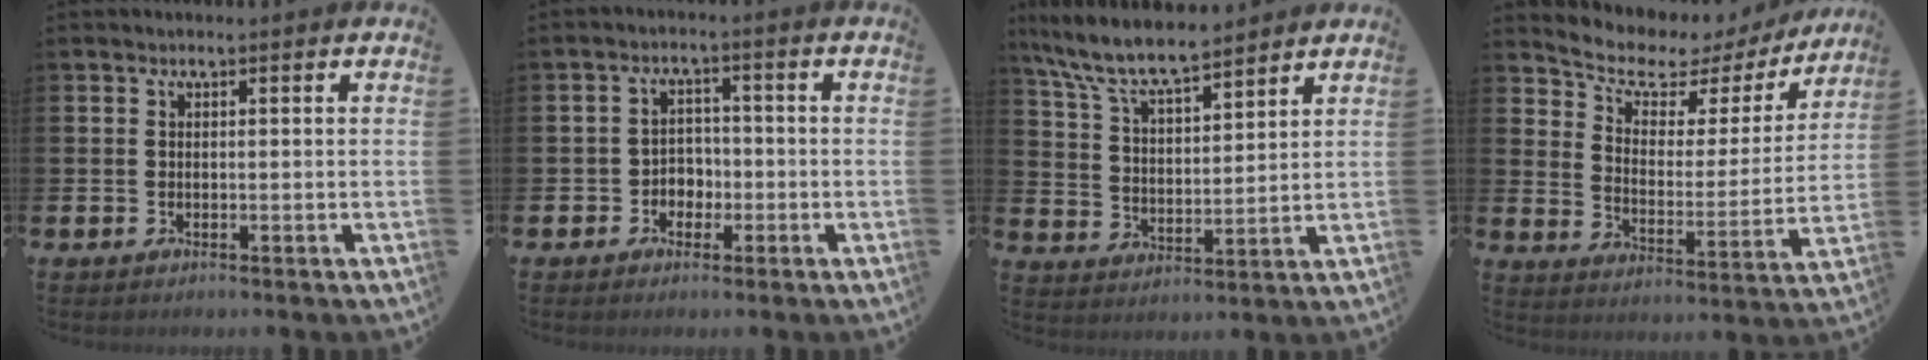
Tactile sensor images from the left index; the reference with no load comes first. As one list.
[{"total": 2.9, "force": [-1.4, 2.4, 0.8], "torque": [-0.023, 0.006, -0.035]}, {"total": 8.5, "force": [7.8, 1.4, 3.2], "torque": [-0.093, -0.041, 0.139]}, {"total": 6.4, "force": [5.5, 2.8, 1.8], "torque": [-0.076, -0.038, 0.090]}]